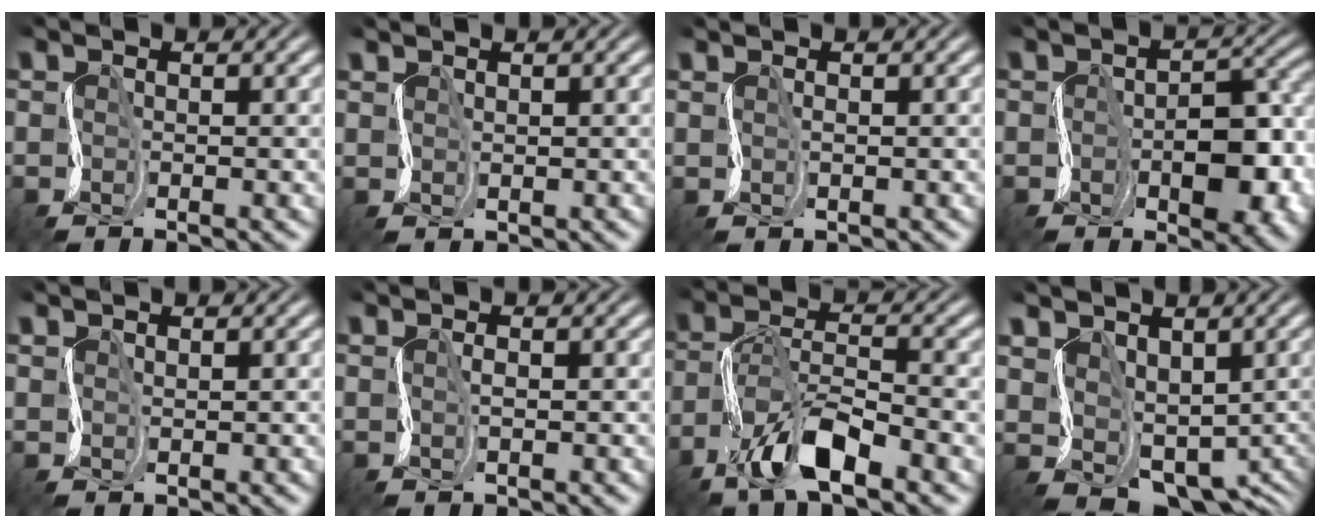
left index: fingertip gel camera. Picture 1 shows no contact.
{"total": 1.0, "force": [0.9, 0.1, -0.5], "torque": [0.007, 0.002, 0.019]}
{"total": 0.6, "force": [0.5, -0.1, -0.3], "torque": [0.004, 0.003, 0.011]}
{"total": 7.5, "force": [-1.9, 3.9, 6.1], "torque": [-0.083, 0.006, -0.029]}
{"total": 1.2, "force": [1.0, 0.1, -0.6], "torque": [0.008, 0.004, 0.022]}
{"total": 0.7, "force": [0.7, -0.1, -0.1], "torque": [0.000, 0.004, 0.014]}
{"total": 7.4, "force": [-4.3, 2.6, 5.4], "torque": [-0.099, 0.010, -0.082]}
{"total": 5.8, "force": [1.3, 4.4, 3.6], "torque": [-0.062, -0.021, 0.035]}